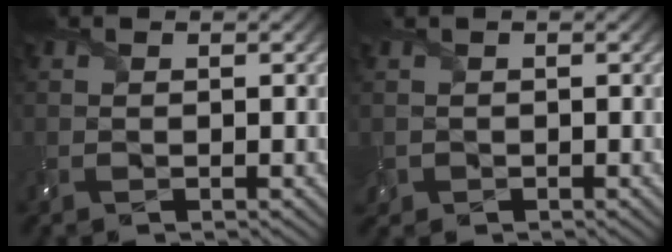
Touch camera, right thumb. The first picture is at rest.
{"total": 1.5, "force": [-0.1, 1.5, 0.2], "torque": [-0.012, -0.008, -0.005]}